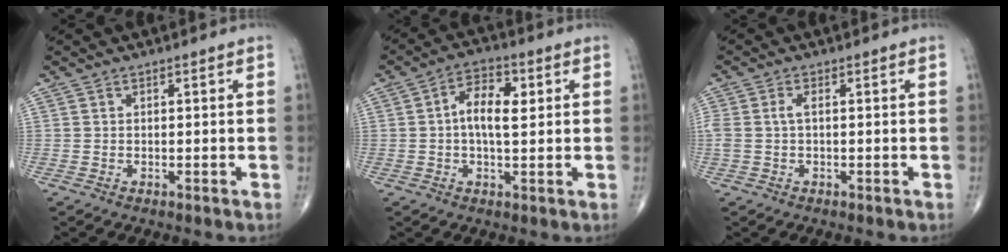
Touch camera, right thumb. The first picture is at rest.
{"total": 7.6, "force": [1.1, 3.7, 6.5], "torque": [-0.106, 0.013, 0.013]}
{"total": 2.4, "force": [0.2, 1.0, 2.2], "torque": [-0.063, 0.010, 0.005]}